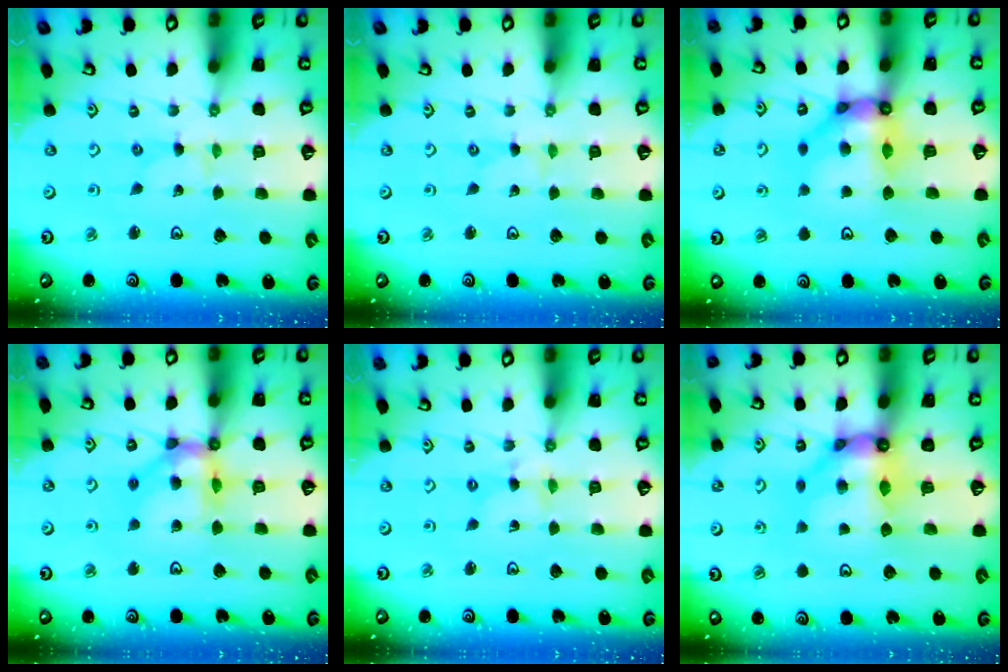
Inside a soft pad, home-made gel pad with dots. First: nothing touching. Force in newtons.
{"total": 0.0}
{"total": 12.3, "press": 12.2, "slide": 1.8}
{"total": 12.2, "press": 12.1, "slide": 1.5}
{"total": 3.3, "press": 3.3, "slide": 0.4}
{"total": 10.1, "press": 10.1, "slide": 1.2}